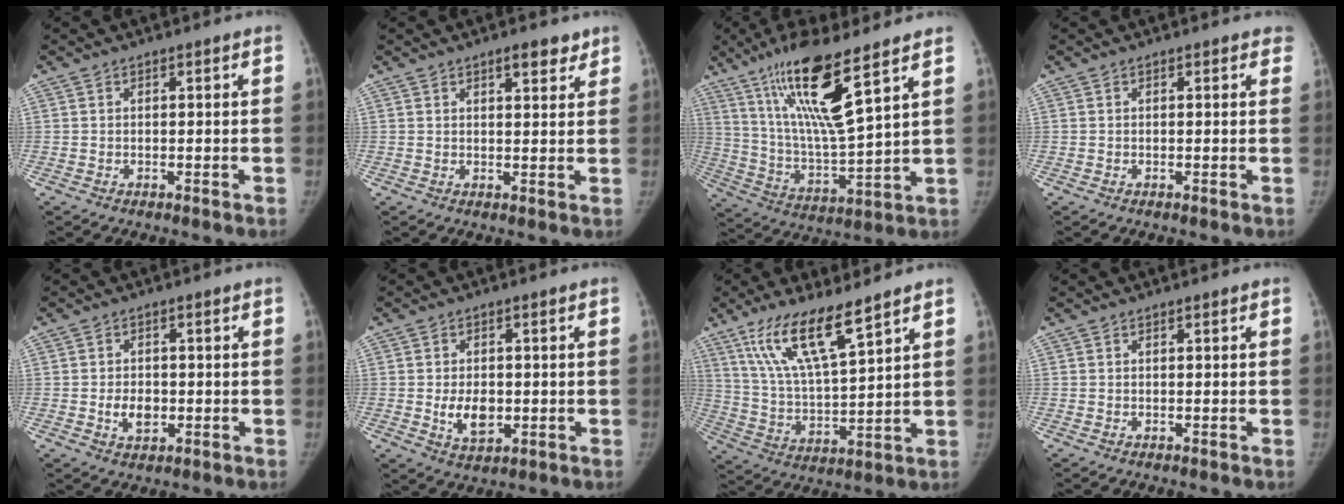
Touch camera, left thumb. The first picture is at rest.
{"total": 4.1, "force": [2.8, 1.6, 2.5], "torque": [-0.018, -0.015, 0.040]}
{"total": 18.1, "force": [10.7, 2.5, 14.4], "torque": [-0.264, -0.061, 0.207]}
{"total": 1.4, "force": [1.1, 0.7, 0.5], "torque": [0.011, -0.002, 0.002]}
{"total": 4.3, "force": [-0.7, 3.1, 2.9], "torque": [-0.038, 0.000, -0.008]}
{"total": 6.2, "force": [-0.6, 4.1, 4.6], "torque": [-0.061, -0.006, -0.001]}
{"total": 13.8, "force": [9.1, 2.7, 10.0], "torque": [-0.182, -0.046, 0.189]}
{"total": 0.0}